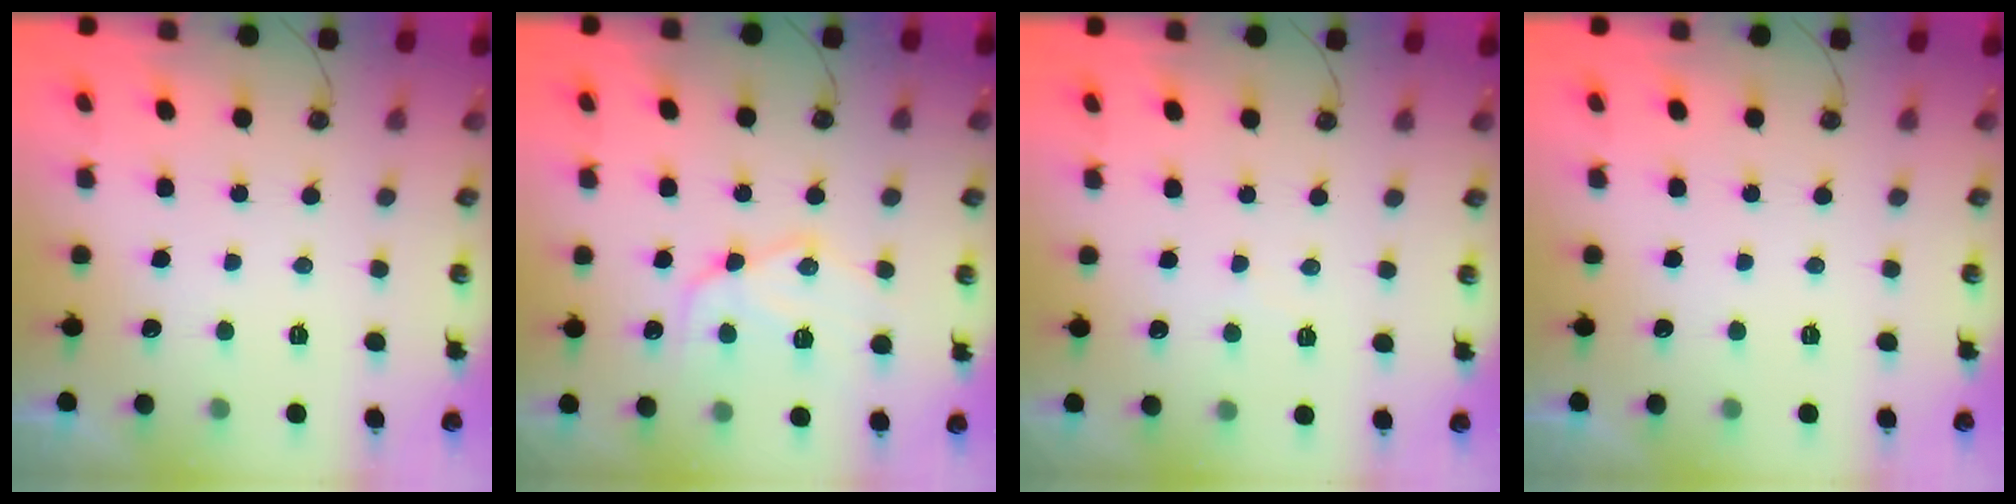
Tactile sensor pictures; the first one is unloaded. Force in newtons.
{"total": 13.8, "press": 13.7, "slide": 1.2}
{"total": 2.5, "press": 2.4, "slide": 0.4}
{"total": 0.0}